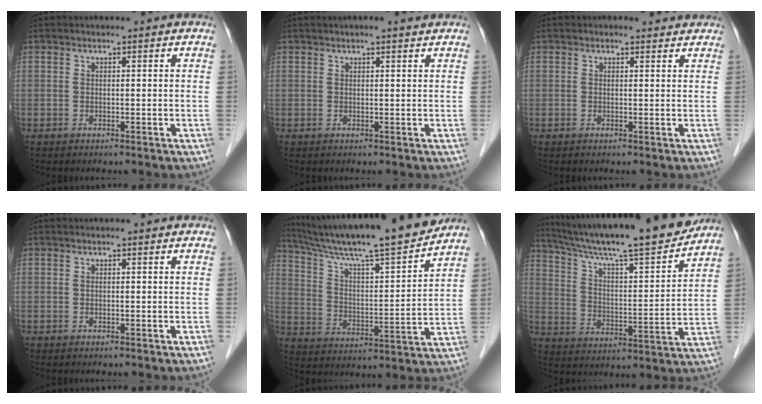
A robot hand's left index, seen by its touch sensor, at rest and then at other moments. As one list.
[{"total": 2.0, "force": [1.6, 0.1, 1.2], "torque": [-0.015, 0.015, 0.024]}, {"total": 1.1, "force": [0.9, 0.7, 0.0], "torque": [-0.002, 0.000, 0.004]}, {"total": 0.0}, {"total": 19.5, "force": [17.1, -0.3, 9.2], "torque": [-0.158, -0.006, 0.273]}, {"total": 21.3, "force": [18.7, 0.4, 10.2], "torque": [-0.171, -0.011, 0.288]}]